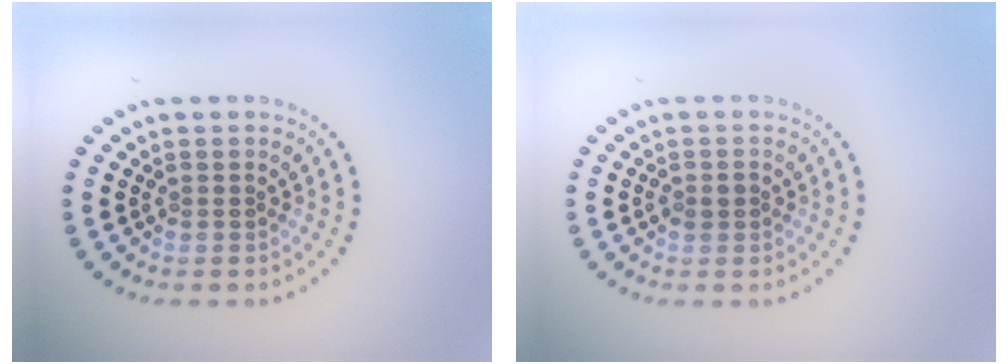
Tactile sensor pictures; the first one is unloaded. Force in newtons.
{"total": 1.1, "press": 1.1, "slide": 0.2}